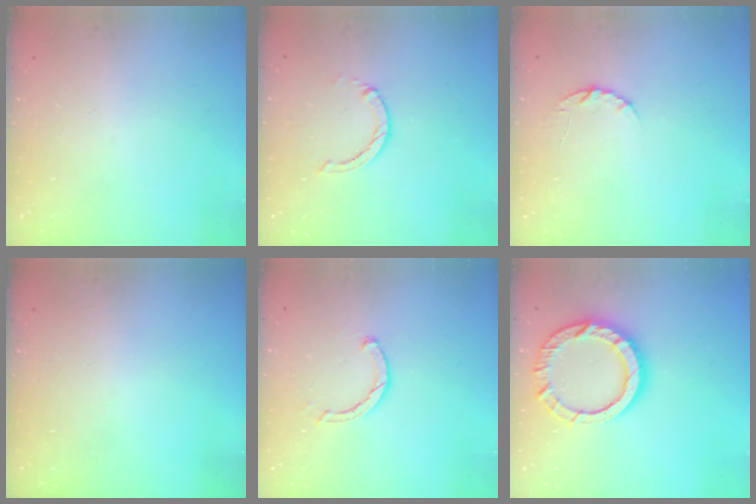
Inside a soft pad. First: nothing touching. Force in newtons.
{"total": 0.0}
{"total": 4.4, "press": 4.4, "slide": 0.6}
{"total": 0.0}
{"total": 2.5, "press": 2.5, "slide": 0.1}
{"total": 14.1, "press": 14.1, "slide": 1.3}